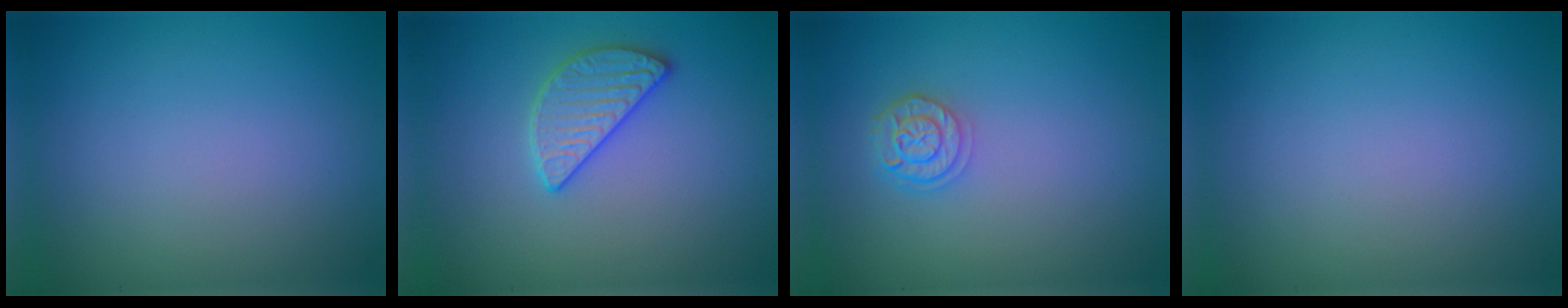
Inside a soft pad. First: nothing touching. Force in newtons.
{"total": 2.7, "press": 2.7, "slide": 0.4}
{"total": 2.5, "press": 2.1, "slide": 1.4}
{"total": 0.0}